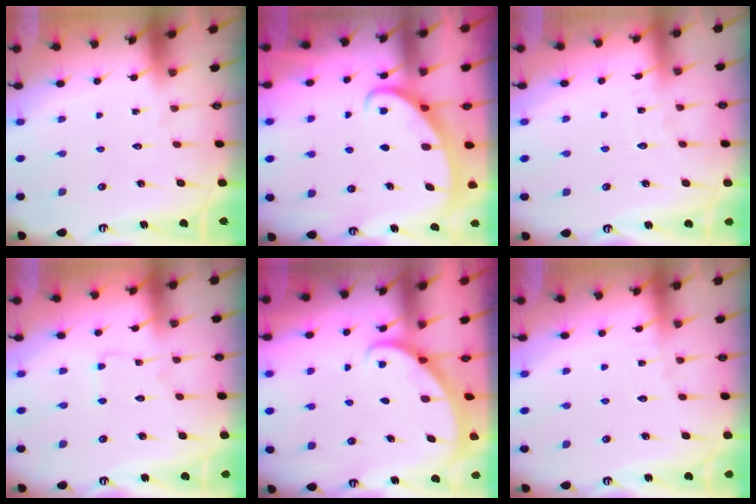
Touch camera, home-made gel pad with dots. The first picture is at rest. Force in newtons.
{"total": 2.5, "press": 2.5, "slide": 0.4}
{"total": 2.9, "press": 2.9, "slide": 0.4}
{"total": 2.4, "press": 2.4, "slide": 0.2}
{"total": 1.9, "press": 1.9, "slide": 0.1}
{"total": 1.5, "press": 1.5, "slide": 0.2}